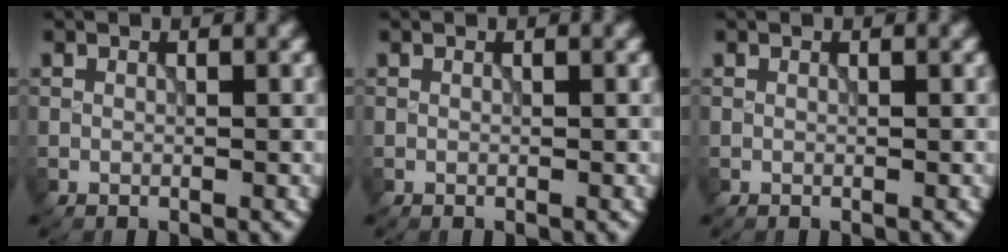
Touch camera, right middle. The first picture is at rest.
{"total": 0.0}
{"total": 0.0}